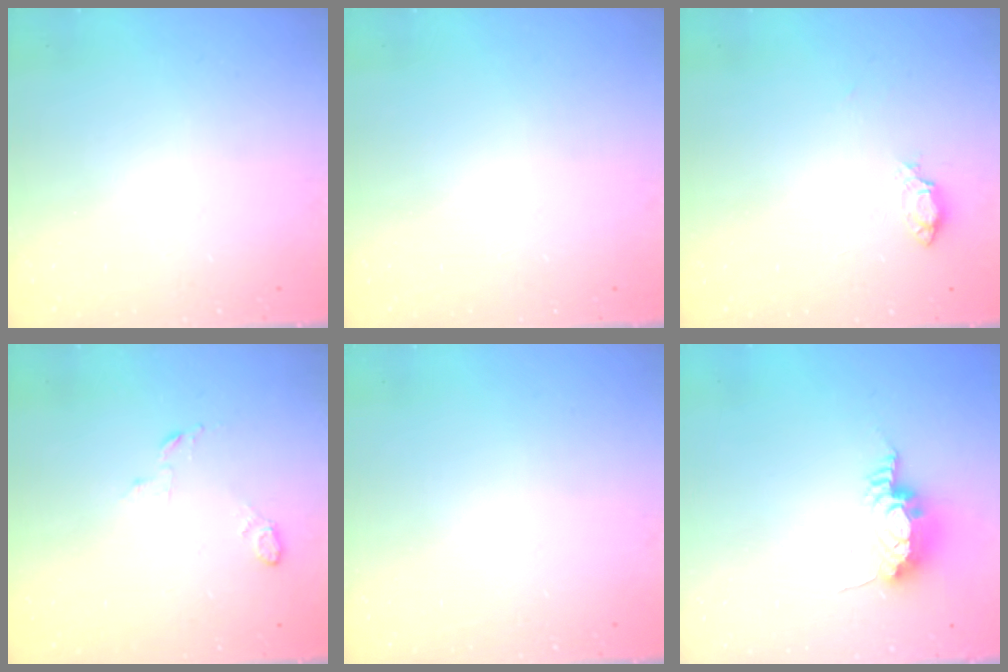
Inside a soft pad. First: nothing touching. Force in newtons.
{"total": 0.0}
{"total": 5.3, "press": 5.3, "slide": 0.6}
{"total": 4.1, "press": 4.0, "slide": 0.9}
{"total": 0.0}
{"total": 9.1, "press": 9.0, "slide": 1.1}